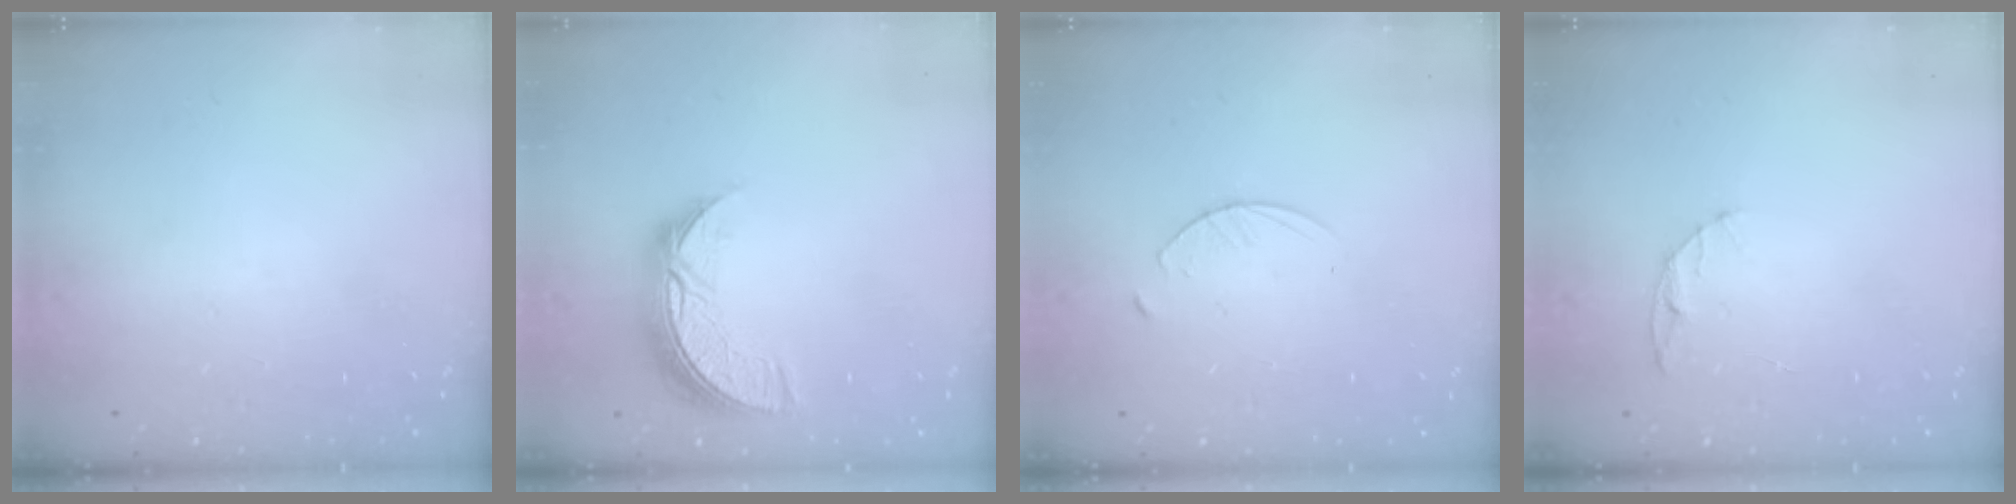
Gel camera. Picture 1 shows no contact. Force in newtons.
{"total": 9.3, "press": 9.3, "slide": 0.7}
{"total": 3.1, "press": 3.1, "slide": 0.3}
{"total": 5.7, "press": 5.6, "slide": 0.7}